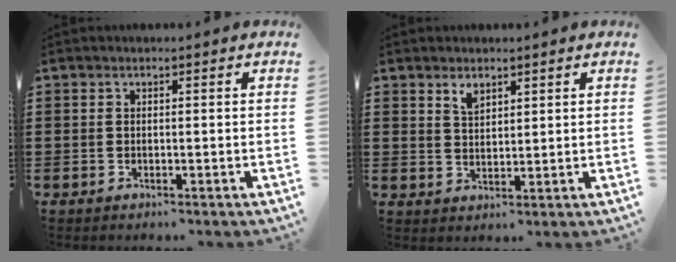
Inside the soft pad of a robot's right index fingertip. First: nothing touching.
{"total": 2.4, "force": [1.9, 1.2, 1.1], "torque": [-0.025, 0.002, 0.036]}